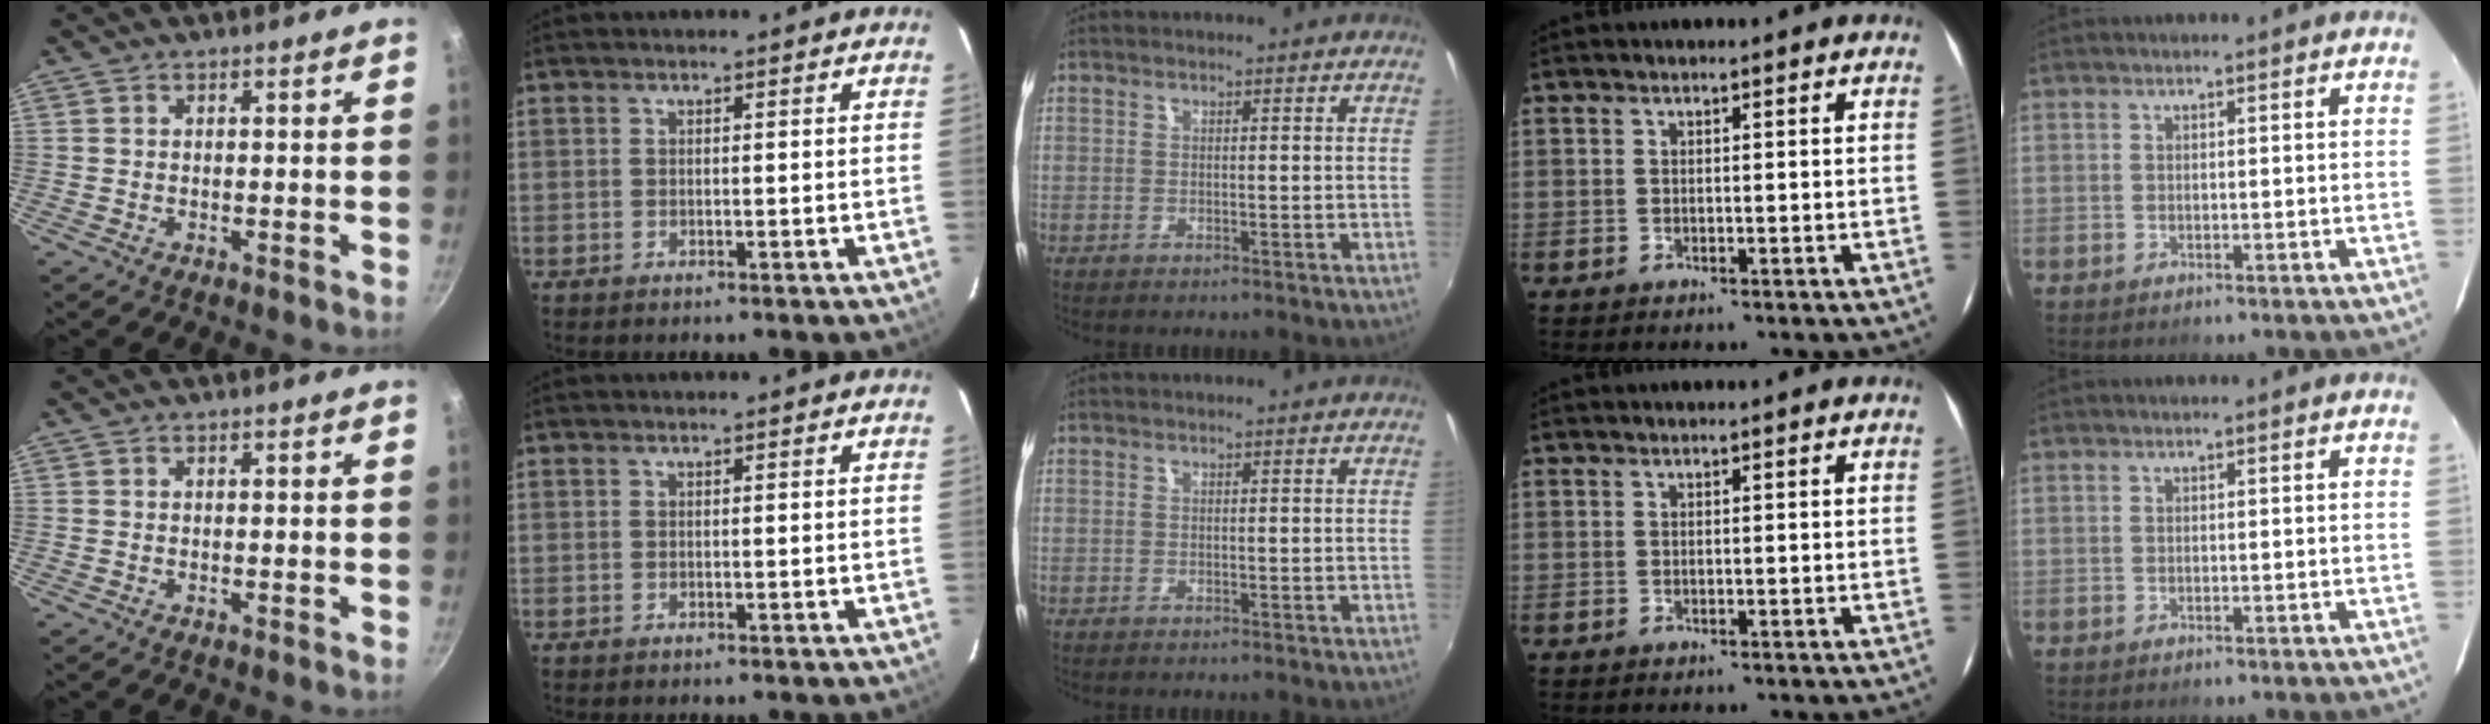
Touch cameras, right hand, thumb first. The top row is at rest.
{}